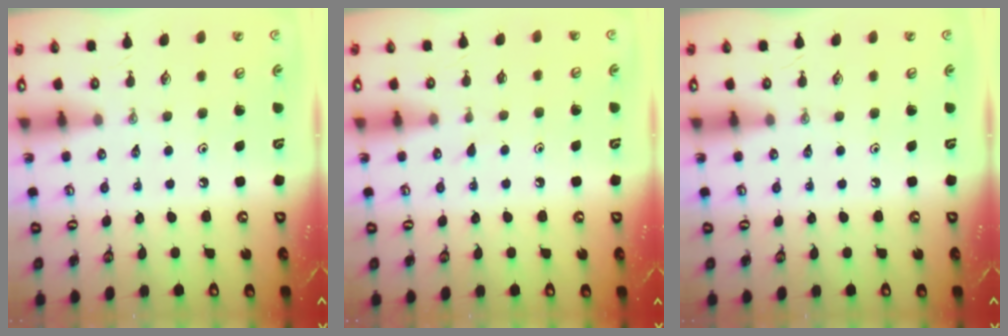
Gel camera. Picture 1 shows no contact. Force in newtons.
{"total": 6.1, "press": 6.1, "slide": 0.5}
{"total": 0.0}